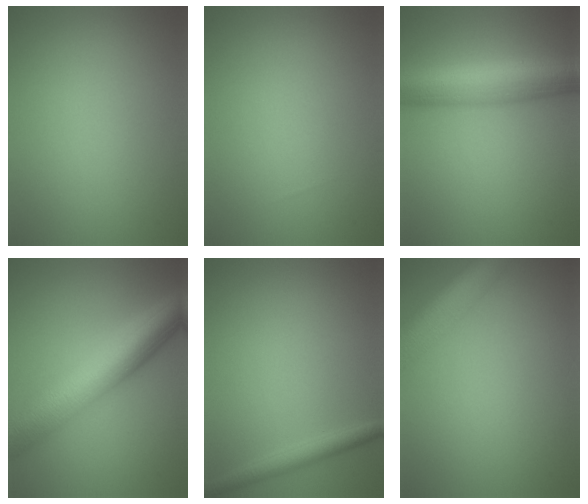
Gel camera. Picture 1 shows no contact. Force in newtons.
{"total": 0.0}
{"total": 8.4, "press": 8.4, "slide": 0.3}
{"total": 10.1, "press": 10.1, "slide": 0.3}
{"total": 2.0, "press": 2.0, "slide": 0.1}
{"total": 5.9, "press": 5.8, "slide": 0.3}